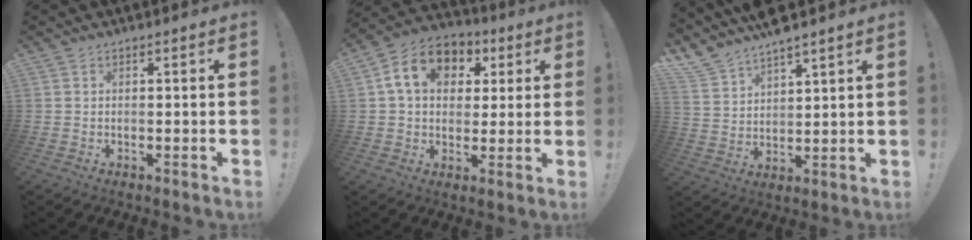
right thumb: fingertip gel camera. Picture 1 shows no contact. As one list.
[{"total": 13.7, "force": [4.4, 10.4, 7.7], "torque": [-0.122, 0.003, 0.088]}, {"total": 7.5, "force": [6.8, 2.2, 2.4], "torque": [-0.068, -0.047, 0.130]}]